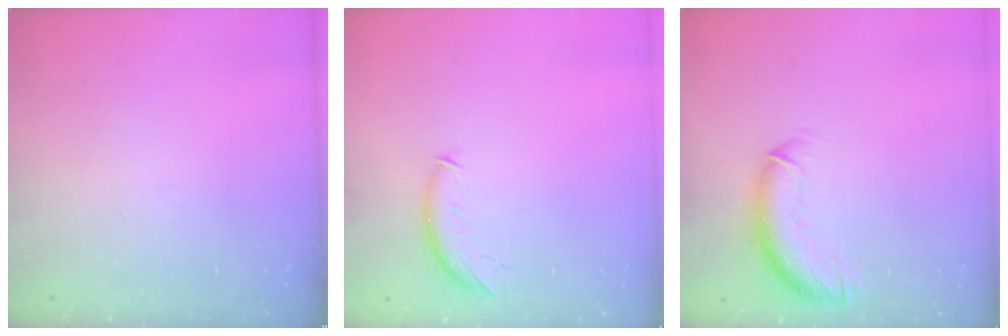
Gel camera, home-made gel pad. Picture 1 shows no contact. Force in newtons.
{"total": 7.5, "press": 7.5, "slide": 0.6}
{"total": 10.3, "press": 10.2, "slide": 1.4}